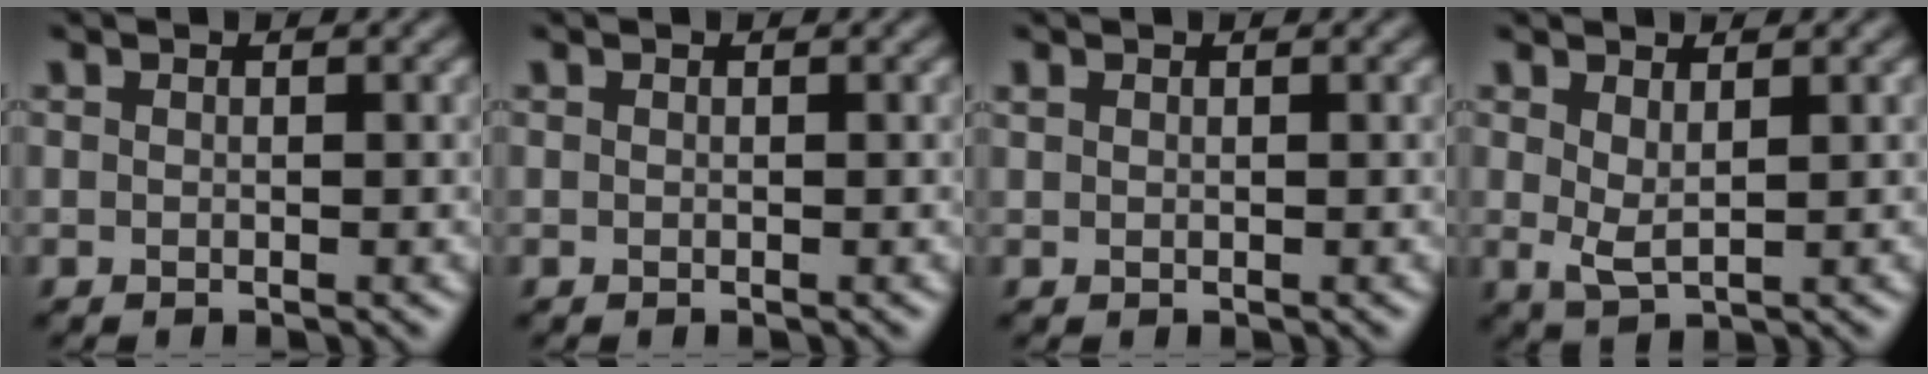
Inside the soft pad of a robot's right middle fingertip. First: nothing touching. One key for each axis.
{"total": 0.0}
{"total": 0.6, "fx": 0.5, "fy": 0.2, "fz": 0.2, "tx": -0.005, "ty": 0.002, "tz": 0.011}
{"total": 1.9, "fx": 0.9, "fy": 0.6, "fz": 1.5, "tx": -0.035, "ty": -0.006, "tz": 0.020}